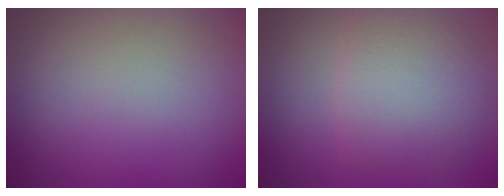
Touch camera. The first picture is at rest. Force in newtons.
{"total": 5.2, "press": 5.2, "slide": 0.1}